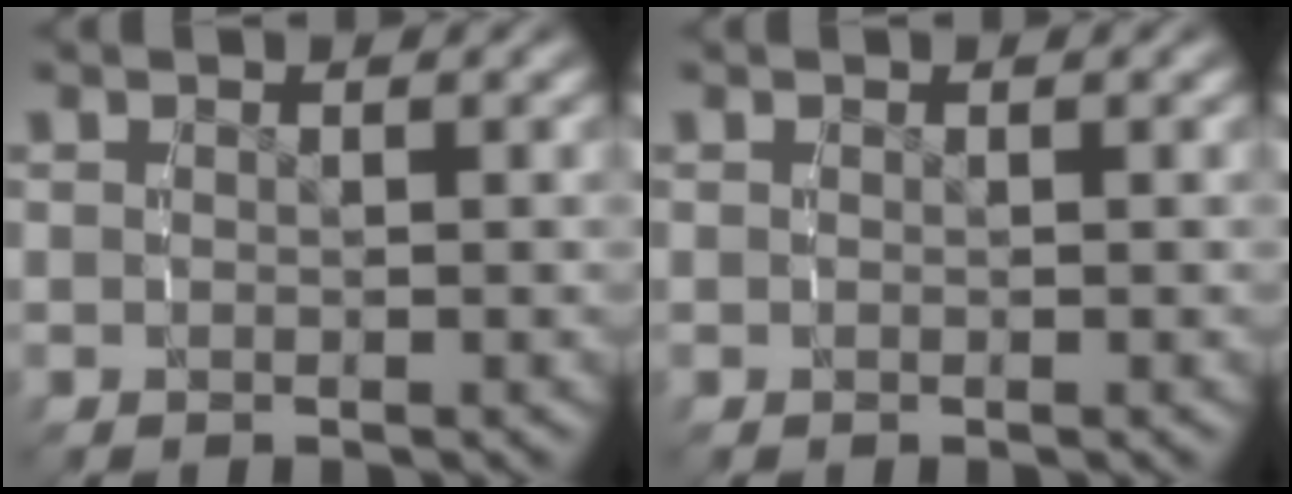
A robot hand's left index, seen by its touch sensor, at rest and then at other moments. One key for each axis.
{"total": 0.0}